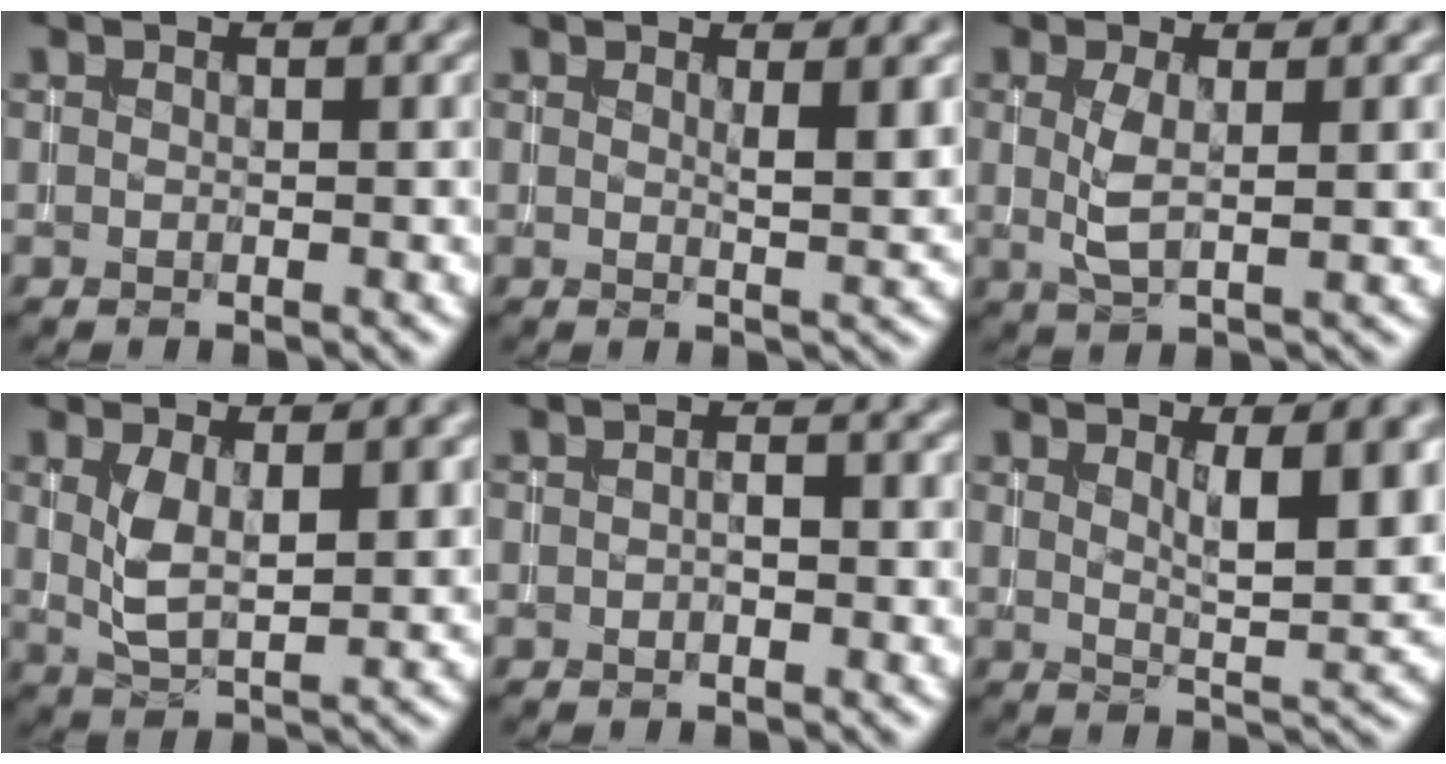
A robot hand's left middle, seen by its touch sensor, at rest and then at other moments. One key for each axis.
{"total": 2.7, "fx": 1.0, "fy": 0.6, "fz": 2.5, "tx": -0.029, "ty": -0.004, "tz": 0.015}
{"total": 3.0, "fx": 0.4, "fy": 0.9, "fz": 2.9, "tx": -0.064, "ty": -0.004, "tz": 0.008}
{"total": 4.8, "fx": 1.1, "fy": 2.1, "fz": 4.1, "tx": -0.087, "ty": -0.004, "tz": 0.027}
{"total": 1.7, "fx": -0.4, "fy": 0.6, "fz": 1.5, "tx": -0.024, "ty": 0.001, "tz": -0.009}
{"total": 6.2, "fx": 2.0, "fy": 1.8, "fz": 5.6, "tx": -0.074, "ty": -0.009, "tz": 0.036}